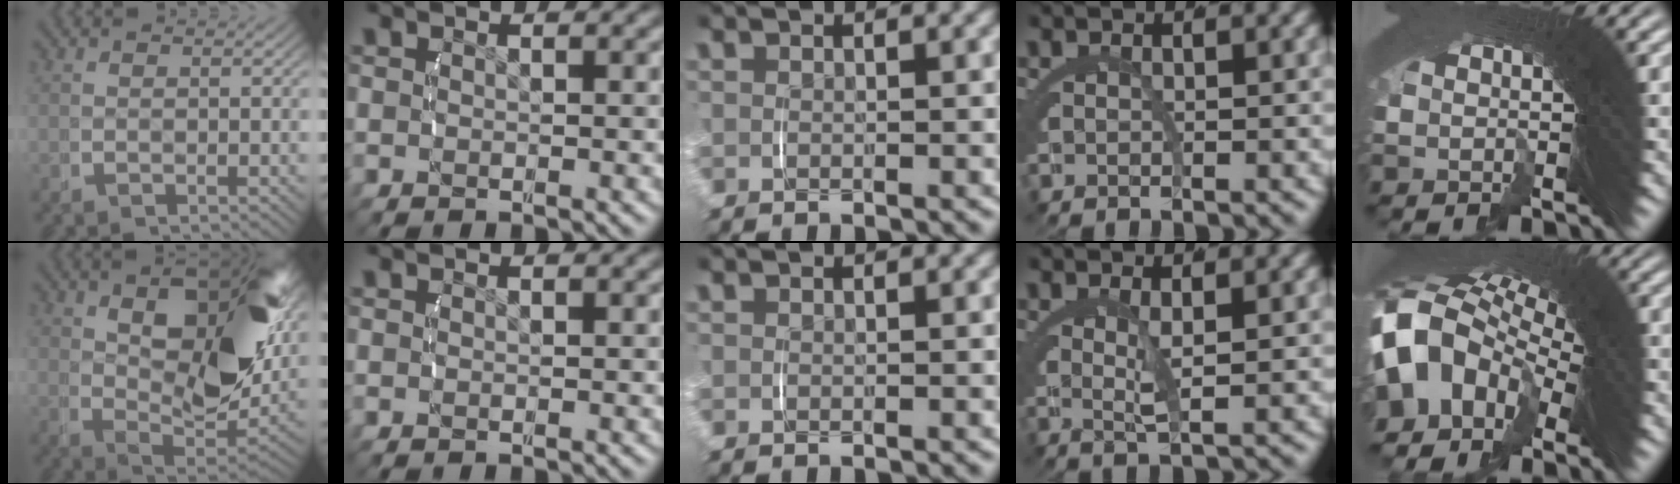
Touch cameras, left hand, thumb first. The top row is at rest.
{"thumb": {"total": 15.1, "force": [2.9, 7.2, 12.9], "torque": [-0.194, -0.033, 0.065]}, "ring": {"total": 2.3, "force": [0.8, -0.5, 2.1], "torque": [-0.032, -0.010, 0.023]}, "little": {"total": 10.6, "force": [0.9, 7.2, 7.7], "torque": [-0.151, 0.003, 0.004]}}